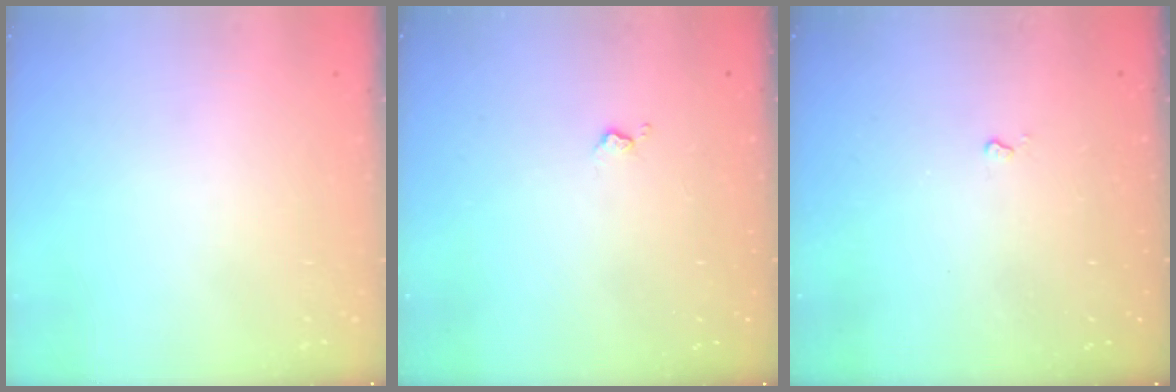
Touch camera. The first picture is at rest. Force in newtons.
{"total": 2.7, "press": 2.6, "slide": 0.5}
{"total": 2.4, "press": 2.4, "slide": 0.4}